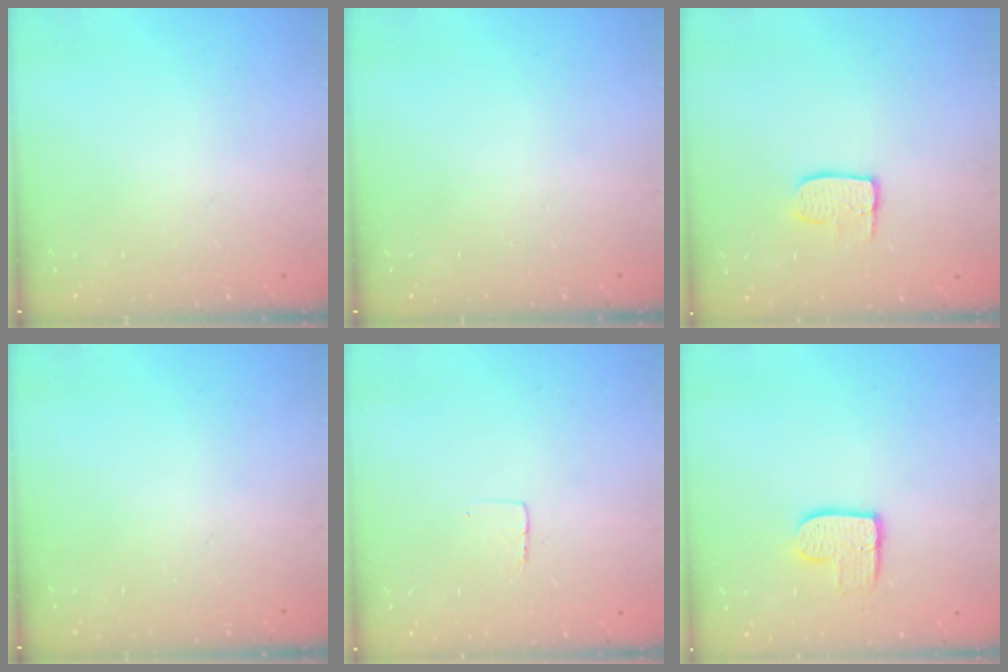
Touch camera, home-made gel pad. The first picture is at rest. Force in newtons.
{"total": 0.0}
{"total": 7.0, "press": 7.0, "slide": 0.4}
{"total": 0.0}
{"total": 3.0, "press": 3.0, "slide": 0.2}
{"total": 9.7, "press": 9.6, "slide": 0.7}